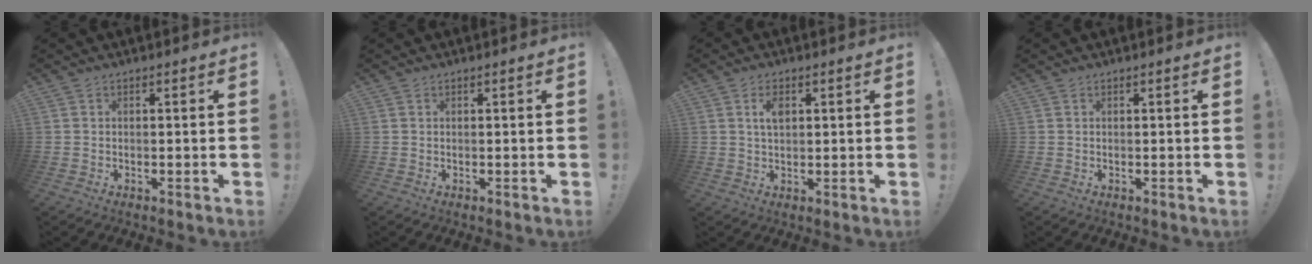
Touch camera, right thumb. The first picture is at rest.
{"total": 0.0}
{"total": 3.7, "force": [1.1, 2.2, 2.8], "torque": [-0.050, 0.003, 0.017]}
{"total": 0.0}